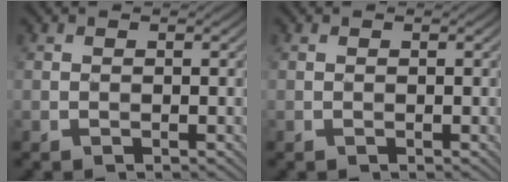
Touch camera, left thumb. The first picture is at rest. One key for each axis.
{"total": 0.0}